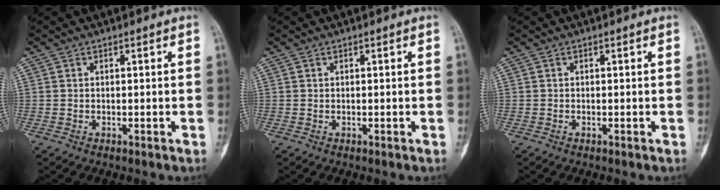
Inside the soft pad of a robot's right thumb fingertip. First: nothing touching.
{"total": 0.0}
{"total": 0.0}